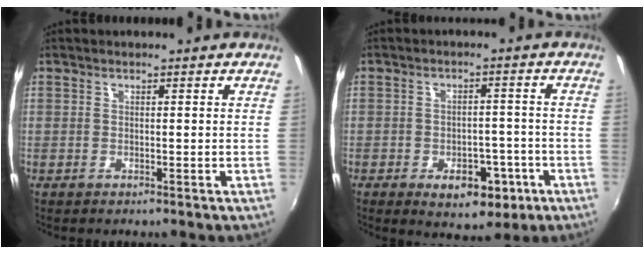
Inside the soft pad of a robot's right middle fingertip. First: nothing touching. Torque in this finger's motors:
{"motor_torque": [0.94, -1.20, 0.15, 0.04]}